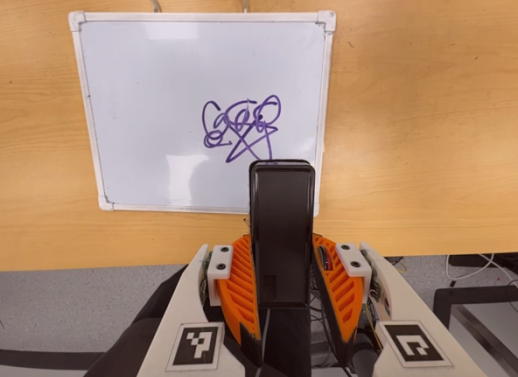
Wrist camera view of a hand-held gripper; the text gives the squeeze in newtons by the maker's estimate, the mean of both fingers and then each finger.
{"total": 3.9, "left": 2.4, "right": 5.5}